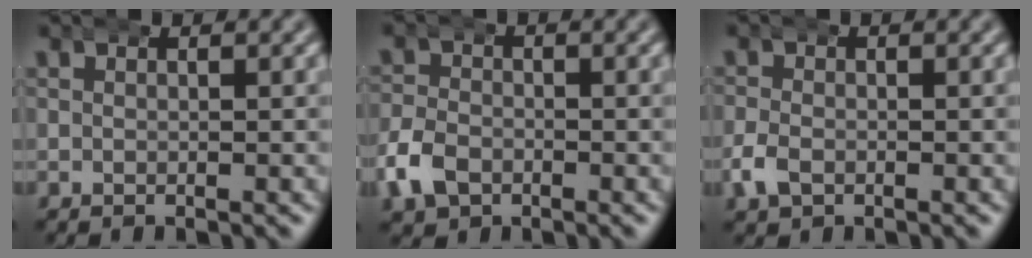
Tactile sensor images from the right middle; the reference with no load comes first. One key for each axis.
{"total": 3.5, "fx": -1.5, "fy": 2.8, "fz": 1.5, "tx": -0.040, "ty": 0.001, "tz": -0.031}
{"total": 2.1, "fx": -0.9, "fy": 1.6, "fz": 1.1, "tx": -0.032, "ty": 0.000, "tz": -0.017}